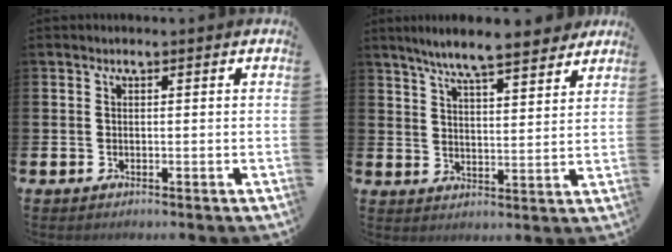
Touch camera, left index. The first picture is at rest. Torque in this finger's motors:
{"motor_torque": [1.07, -1.07, 0.47, 0.21]}